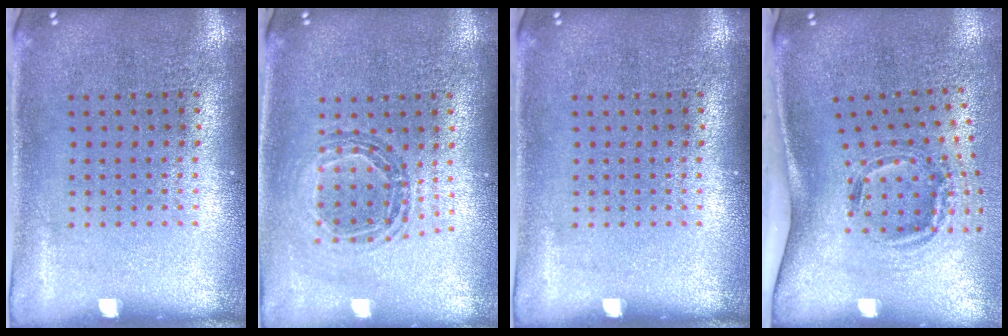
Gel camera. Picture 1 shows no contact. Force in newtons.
{"total": 0.9, "press": 0.9, "slide": 0.1}
{"total": 0.0}
{"total": 2.0, "press": 1.3, "slide": 1.5}